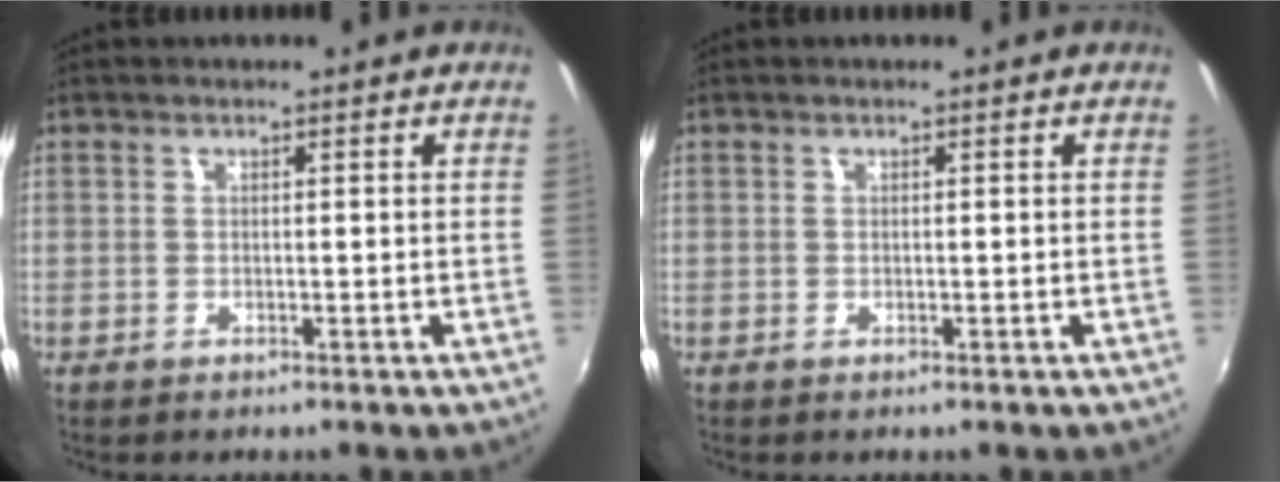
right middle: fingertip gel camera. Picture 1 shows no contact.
{"total": 0.0}